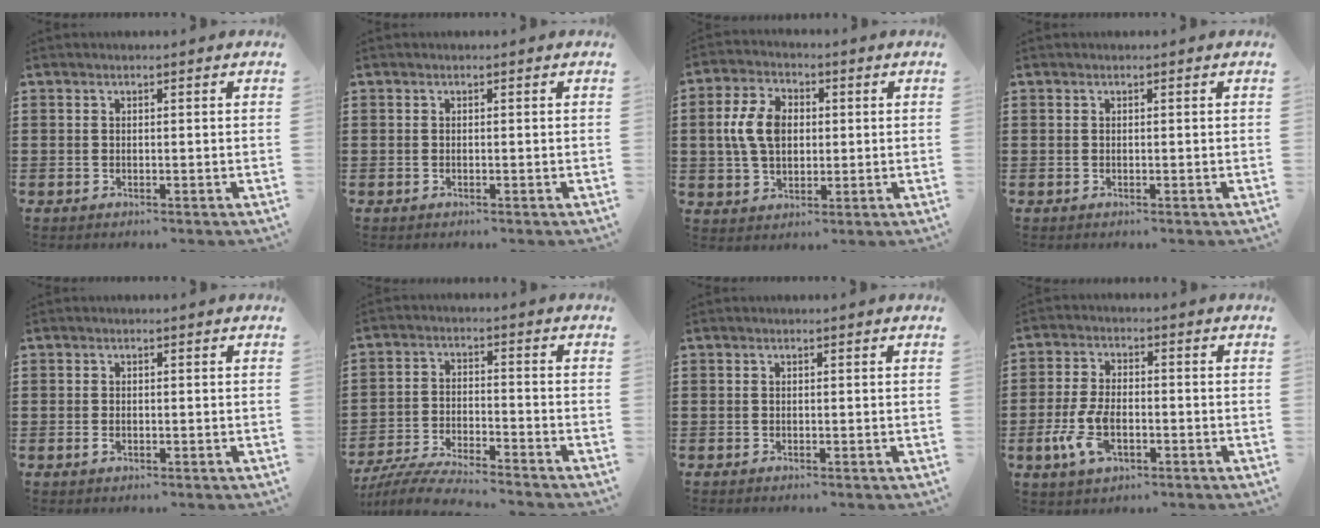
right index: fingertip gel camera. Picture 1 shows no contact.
{"total": 0.0}
{"total": 7.7, "force": [0.7, 5.3, 5.5], "torque": [-0.138, 0.013, 0.006]}
{"total": 0.0}
{"total": 0.8, "force": [-0.4, 0.3, 0.7], "torque": [-0.015, -0.006, -0.005]}
{"total": 5.7, "force": [-5.5, 0.1, 1.5], "torque": [-0.042, -0.006, -0.112]}
{"total": 0.0}
{"total": 6.9, "force": [-2.3, 3.3, 5.5], "torque": [-0.135, -0.009, -0.047]}